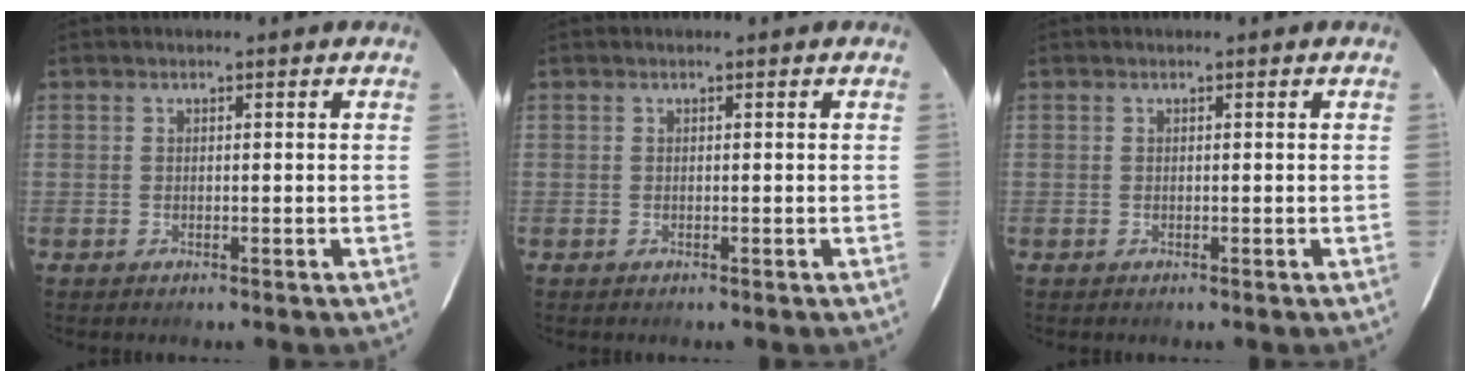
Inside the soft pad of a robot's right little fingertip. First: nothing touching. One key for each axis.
{"total": 0.0}
{"total": 0.0}